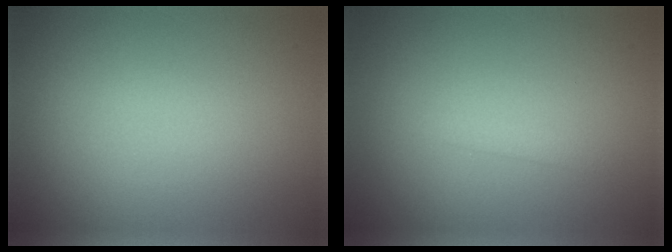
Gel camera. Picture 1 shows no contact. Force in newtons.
{"total": 0.9, "press": 0.9, "slide": 0.0}